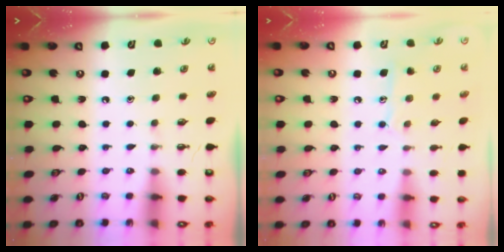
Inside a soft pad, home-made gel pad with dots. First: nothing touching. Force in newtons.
{"total": 8.6, "press": 8.6, "slide": 0.4}